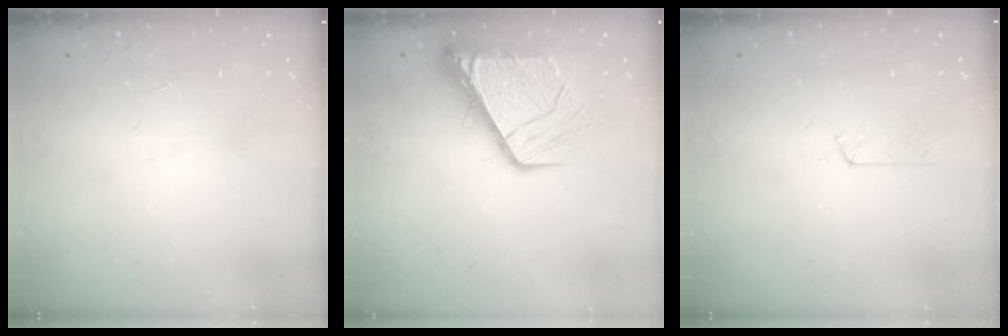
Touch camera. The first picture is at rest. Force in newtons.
{"total": 11.3, "press": 11.2, "slide": 1.3}
{"total": 2.8, "press": 2.8, "slide": 0.3}